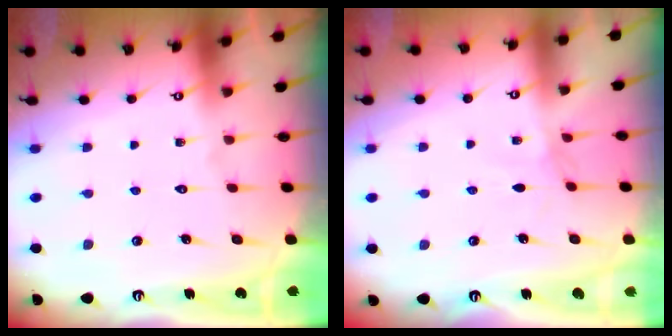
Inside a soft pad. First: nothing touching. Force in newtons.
{"total": 0.6, "press": 0.6, "slide": 0.3}